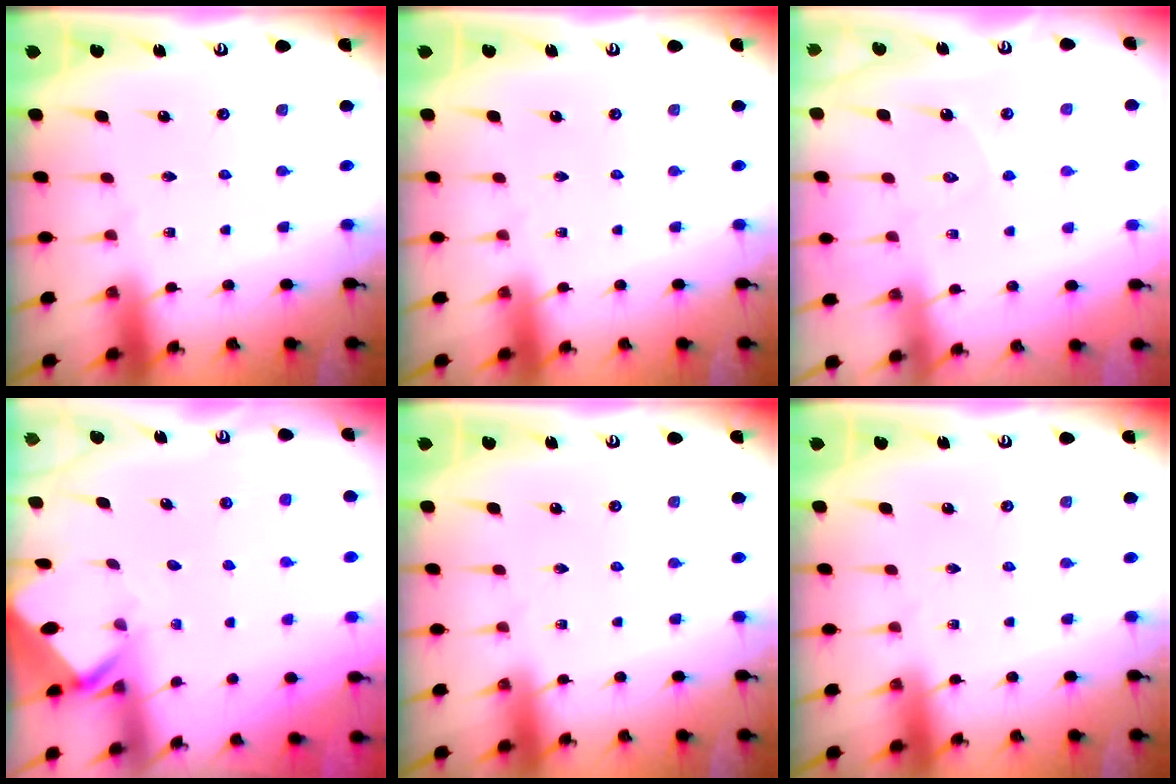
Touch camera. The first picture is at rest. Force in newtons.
{"total": 0.0}
{"total": 7.3, "press": 7.3, "slide": 0.5}
{"total": 3.2, "press": 3.2, "slide": 0.2}
{"total": 0.0}
{"total": 0.0}